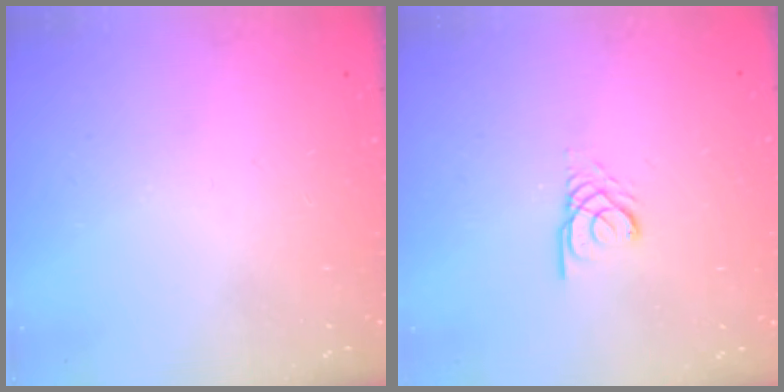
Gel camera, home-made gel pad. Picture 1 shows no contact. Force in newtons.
{"total": 2.3, "press": 2.3, "slide": 0.1}